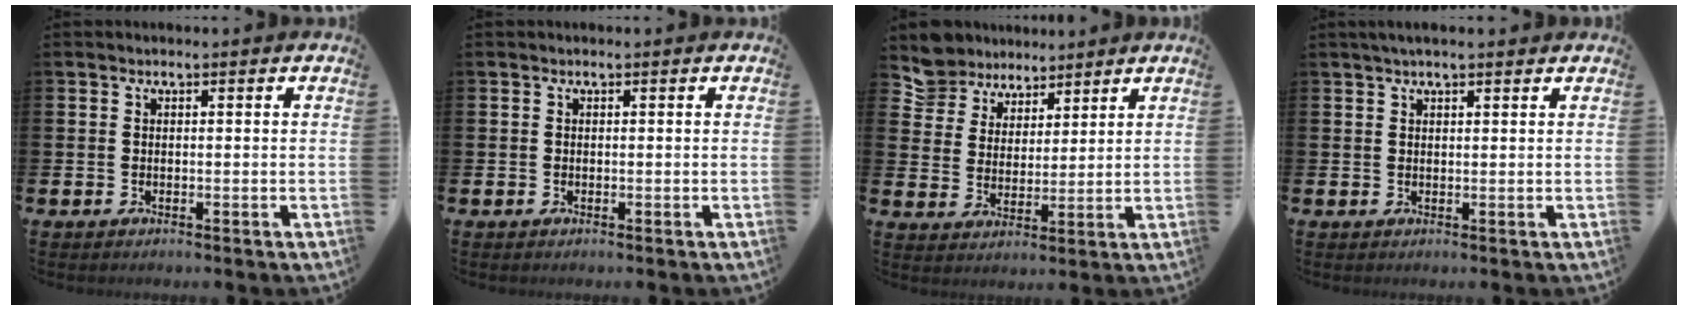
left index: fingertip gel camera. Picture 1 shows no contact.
{"total": 0.0}
{"total": 6.5, "force": [6.0, 2.4, -0.8], "torque": [-0.024, -0.035, 0.111]}
{"total": 2.0, "force": [1.6, 0.5, 1.1], "torque": [-0.011, 0.002, 0.026]}